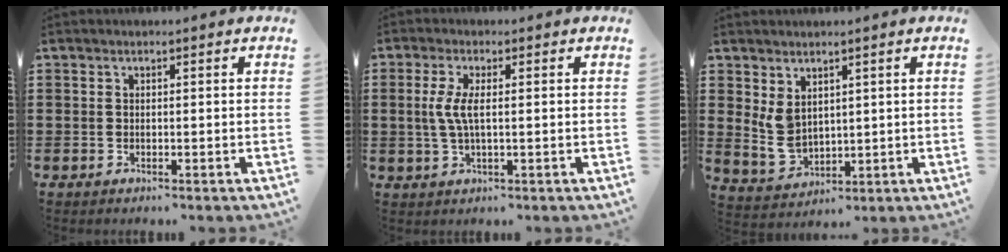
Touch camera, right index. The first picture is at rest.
{"total": 4.1, "force": [0.3, 1.1, 4.0], "torque": [-0.097, -0.006, -0.004]}
{"total": 4.4, "force": [2.4, 2.8, 2.4], "torque": [-0.071, -0.010, 0.044]}